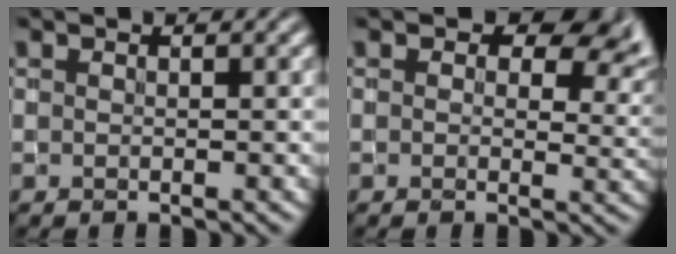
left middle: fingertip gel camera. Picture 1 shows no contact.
{"total": 7.5, "force": [3.0, 4.9, 4.8], "torque": [-0.059, 0.003, 0.045]}